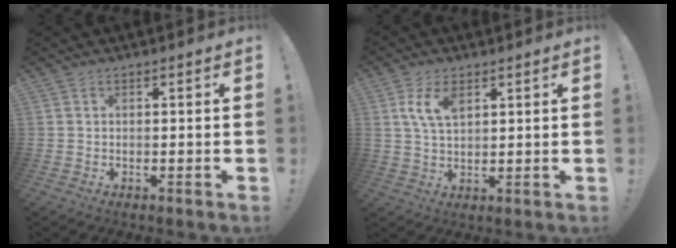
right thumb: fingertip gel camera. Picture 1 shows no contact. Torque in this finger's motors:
{"motor_torque": [0.20, 0.28, 0.62, -0.35, 0.15]}